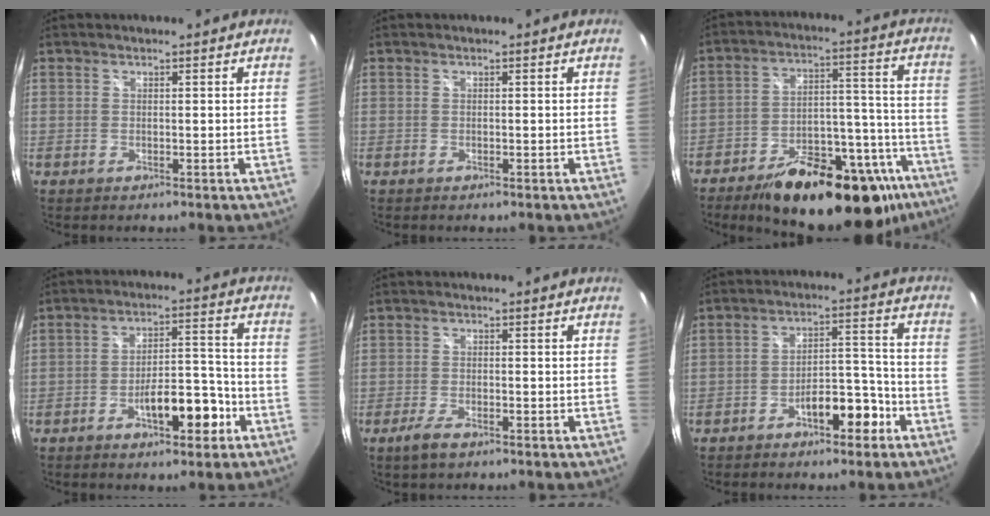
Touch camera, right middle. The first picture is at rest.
{"total": 0.0}
{"total": 28.3, "force": [-19.8, 11.0, 17.0], "torque": [-0.230, 0.020, -0.265]}
{"total": 10.2, "force": [-5.0, 3.8, 8.1], "torque": [-0.132, 0.012, -0.065]}
{"total": 3.6, "force": [-2.5, 1.0, 2.4], "torque": [-0.059, -0.008, -0.047]}
{"total": 7.9, "force": [-5.0, 3.3, 5.2], "torque": [-0.083, 0.020, -0.067]}